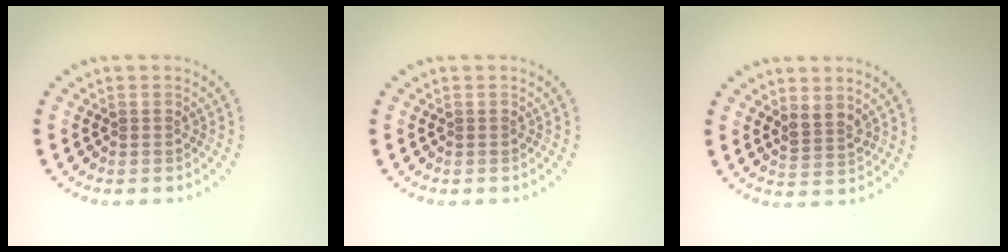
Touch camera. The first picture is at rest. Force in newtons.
{"total": 0.0}
{"total": 2.0, "press": 1.6, "slide": 1.2}